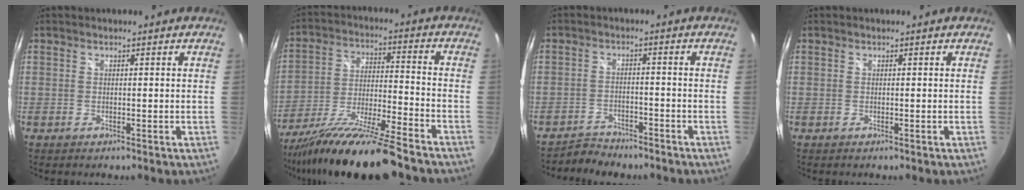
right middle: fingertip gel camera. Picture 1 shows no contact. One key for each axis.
{"total": 18.5, "fx": -15.3, "fy": 0.1, "fz": 10.3, "tx": -0.207, "ty": -0.043, "tz": -0.266}
{"total": 5.0, "fx": -4.7, "fy": 1.6, "fz": 0.7, "tx": -0.028, "ty": -0.003, "tz": -0.079}
{"total": 0.0}